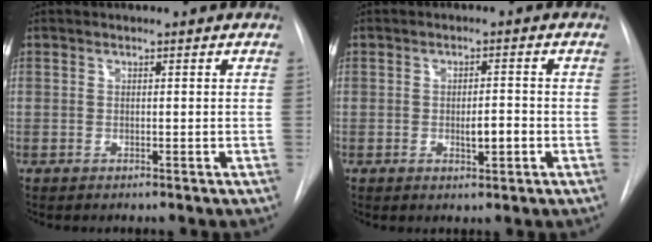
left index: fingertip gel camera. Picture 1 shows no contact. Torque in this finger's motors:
{"motor_torque": [0.31, 0.32, 0.09, 0.02]}